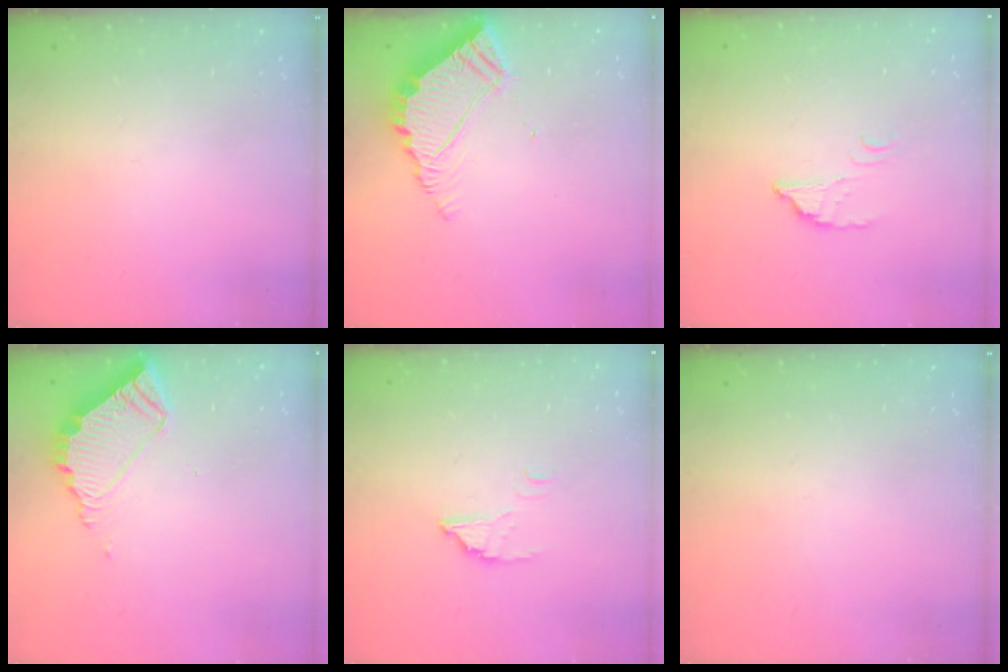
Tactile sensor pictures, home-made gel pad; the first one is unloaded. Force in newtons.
{"total": 5.8, "press": 5.8, "slide": 0.4}
{"total": 2.7, "press": 2.7, "slide": 0.2}
{"total": 7.8, "press": 7.8, "slide": 0.4}
{"total": 2.8, "press": 2.8, "slide": 0.1}
{"total": 0.0}